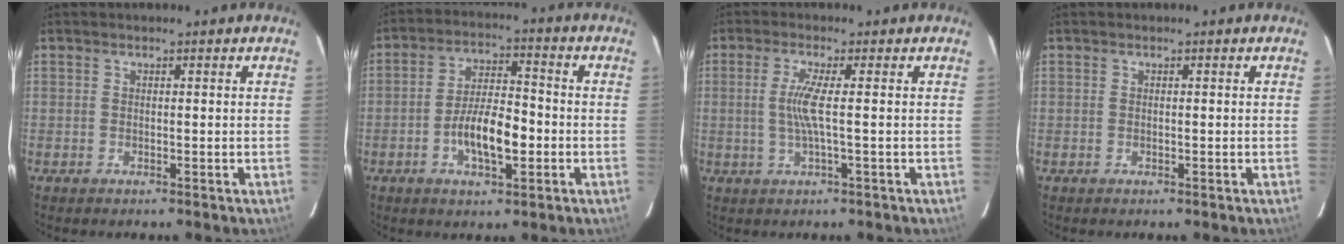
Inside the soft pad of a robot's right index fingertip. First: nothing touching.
{"total": 9.4, "force": [-2.9, 3.4, 8.2], "torque": [-0.160, 0.005, -0.048]}
{"total": 4.3, "force": [-0.1, -0.7, 4.2], "torque": [-0.089, -0.003, 0.000]}
{"total": 0.0}